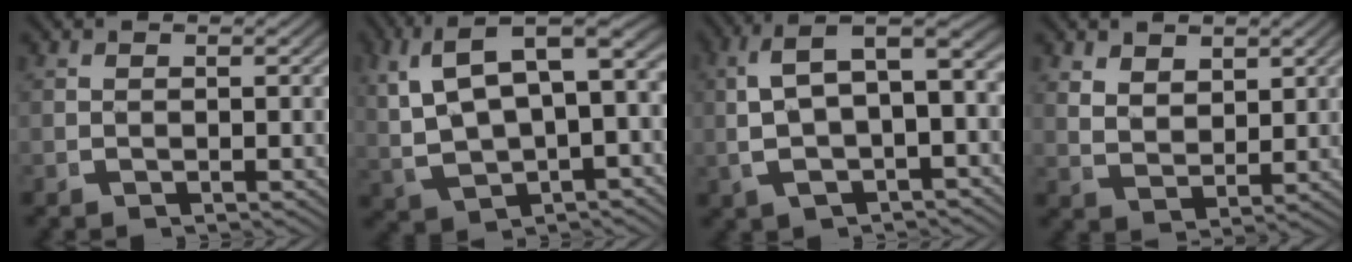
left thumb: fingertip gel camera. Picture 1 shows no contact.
{"total": 10.8, "force": [2.0, 6.7, 8.2], "torque": [-0.152, 0.001, 0.044]}
{"total": 8.0, "force": [0.4, 4.6, 6.5], "torque": [-0.120, 0.002, 0.012]}
{"total": 3.2, "force": [2.1, 1.8, 1.5], "torque": [-0.027, -0.016, 0.052]}